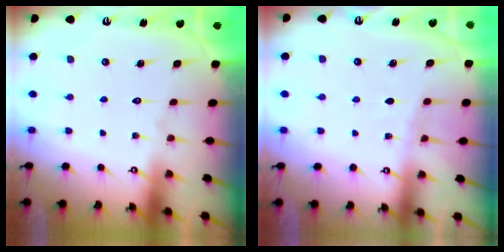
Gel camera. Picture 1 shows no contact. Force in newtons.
{"total": 3.1, "press": 3.0, "slide": 0.5}